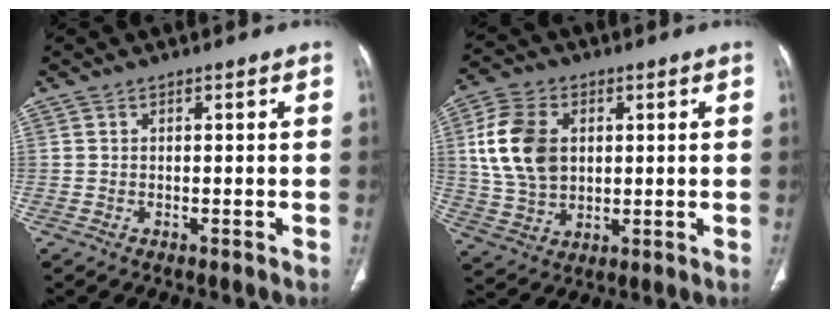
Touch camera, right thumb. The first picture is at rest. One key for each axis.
{"total": 13.0, "fx": 2.6, "fy": 9.2, "fz": 8.8, "tx": -0.153, "ty": -0.001, "tz": 0.053}